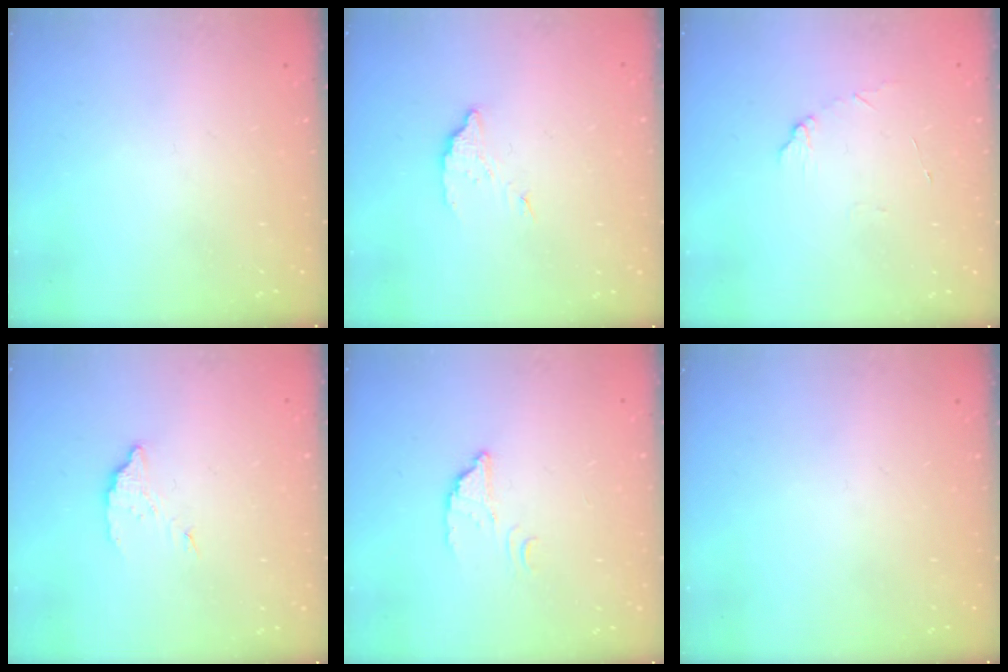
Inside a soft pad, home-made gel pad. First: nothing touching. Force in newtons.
{"total": 2.9, "press": 2.9, "slide": 0.0}
{"total": 5.8, "press": 5.7, "slide": 0.5}
{"total": 2.9, "press": 2.9, "slide": 0.0}
{"total": 2.4, "press": 2.4, "slide": 0.1}
{"total": 0.0}